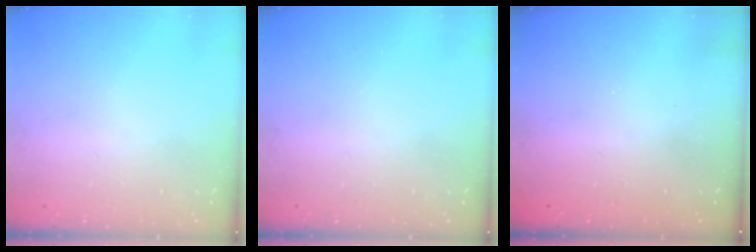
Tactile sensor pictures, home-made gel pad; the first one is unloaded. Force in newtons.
{"total": 0.0}
{"total": 2.4, "press": 2.3, "slide": 0.8}